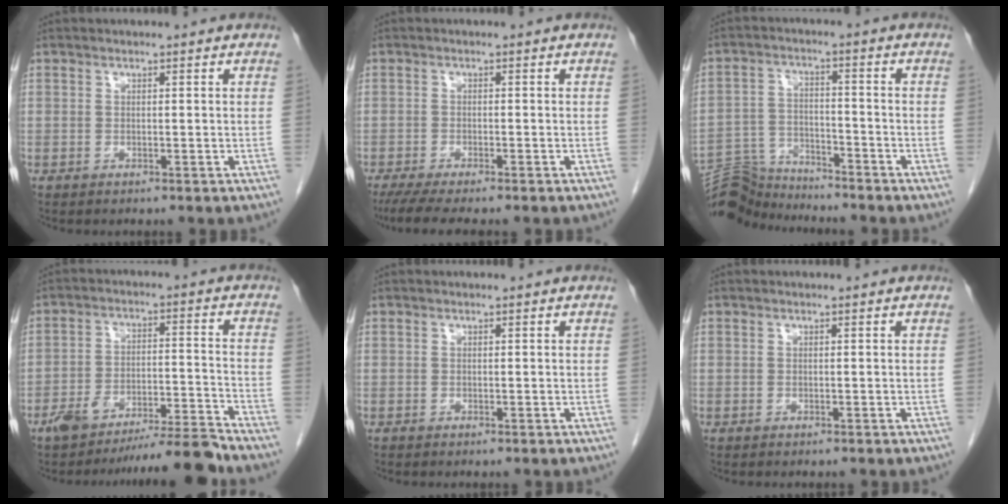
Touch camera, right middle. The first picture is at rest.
{"total": 6.7, "force": [-5.4, 0.6, 3.9], "torque": [-0.056, -0.015, -0.085]}
{"total": 8.4, "force": [-8.4, 0.8, -0.6], "torque": [0.003, 0.010, -0.156]}
{"total": 9.9, "force": [-9.1, -0.5, 3.9], "torque": [-0.052, 0.016, -0.152]}
{"total": 0.0}
{"total": 0.0}